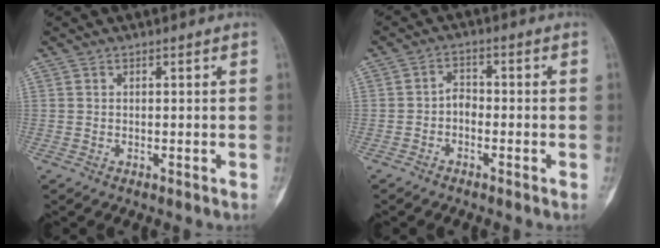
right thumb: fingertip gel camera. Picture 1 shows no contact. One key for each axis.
{"total": 2.6, "fx": -1.1, "fy": 1.7, "fz": 1.6, "tx": -0.017, "ty": 0.016, "tz": -0.030}